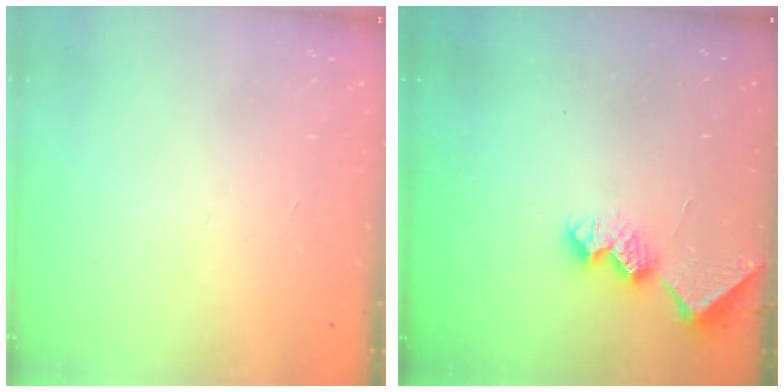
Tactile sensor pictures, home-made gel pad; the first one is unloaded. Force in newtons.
{"total": 7.5, "press": 7.5, "slide": 0.6}